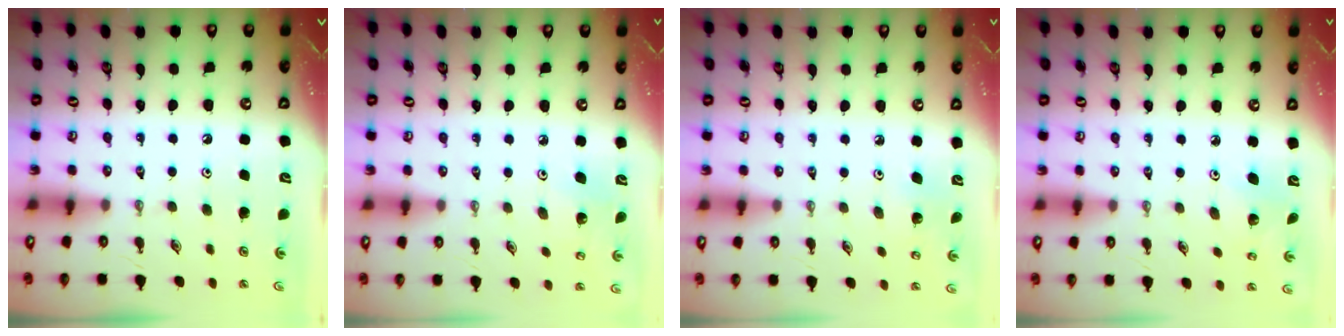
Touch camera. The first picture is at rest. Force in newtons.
{"total": 4.8, "press": 4.7, "slide": 1.0}
{"total": 3.5, "press": 3.5, "slide": 0.2}
{"total": 2.4, "press": 2.4, "slide": 0.2}